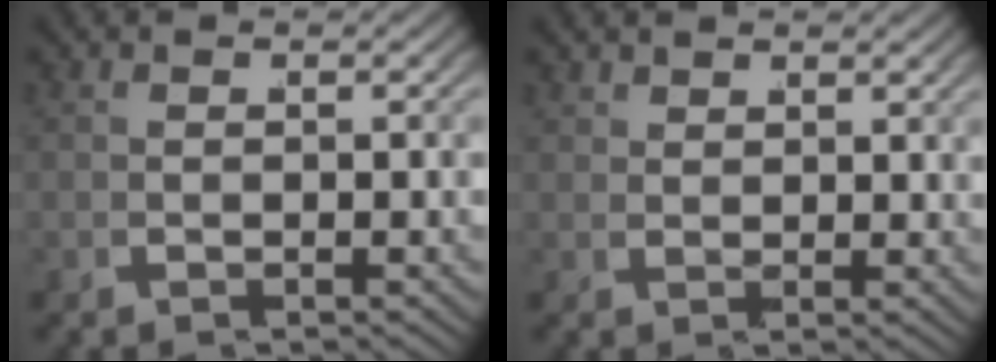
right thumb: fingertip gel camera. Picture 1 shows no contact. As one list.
[{"total": 1.9, "force": [1.8, 0.2, 0.0], "torque": [0.005, -0.001, 0.036]}]